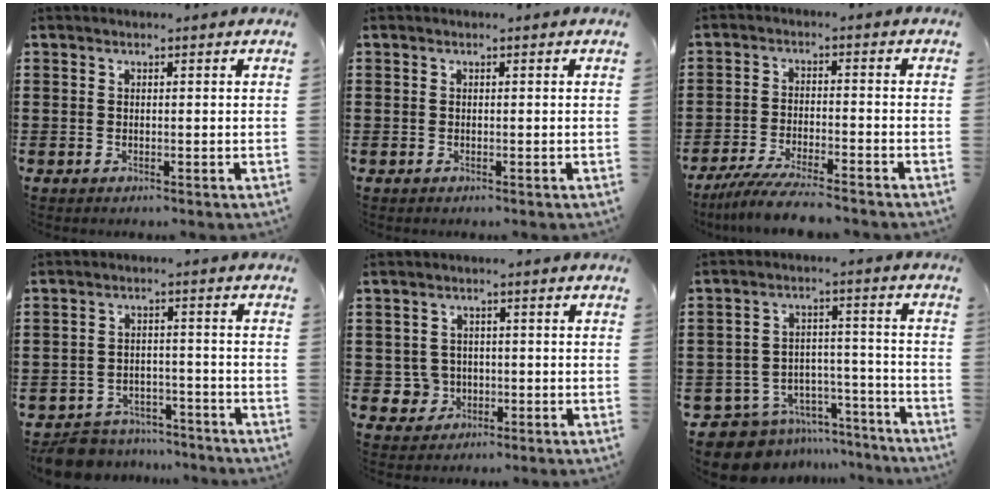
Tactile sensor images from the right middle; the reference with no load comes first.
{"total": 0.0}
{"total": 6.0, "force": [-5.4, 0.1, 2.6], "torque": [-0.061, -0.015, -0.104]}
{"total": 6.1, "force": [-5.9, 1.4, 0.5], "torque": [-0.017, 0.015, -0.121]}
{"total": 3.5, "force": [-0.6, 3.3, 0.7], "torque": [-0.026, 0.007, -0.014]}
{"total": 9.6, "force": [-8.9, 3.2, 1.6], "torque": [-0.040, 0.033, -0.174]}